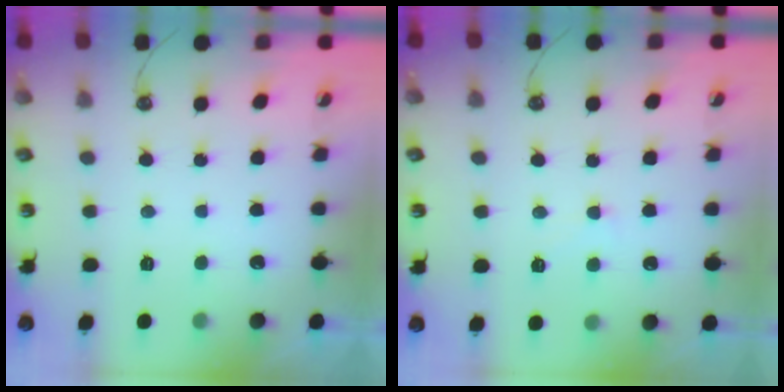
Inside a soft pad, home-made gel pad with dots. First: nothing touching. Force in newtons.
{"total": 2.1, "press": 2.1, "slide": 0.6}